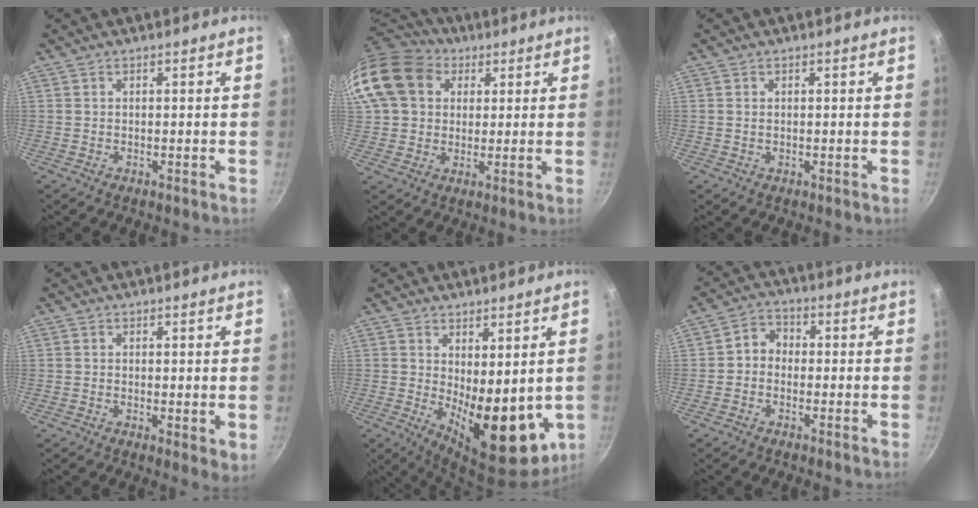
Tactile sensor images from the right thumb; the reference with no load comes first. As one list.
[{"total": 16.4, "force": [5.9, 13.0, 8.1], "torque": [-0.152, 0.017, 0.100]}, {"total": 0.7, "force": [0.1, 0.5, 0.4], "torque": [-0.007, 0.002, 0.002]}, {"total": 2.9, "force": [0.6, 1.3, 2.5], "torque": [-0.034, -0.010, 0.008]}, {"total": 13.9, "force": [0.4, 6.5, 12.3], "torque": [-0.150, -0.035, 0.025]}, {"total": 4.6, "force": [-0.2, 3.9, 2.3], "torque": [-0.015, 0.012, -0.018]}]